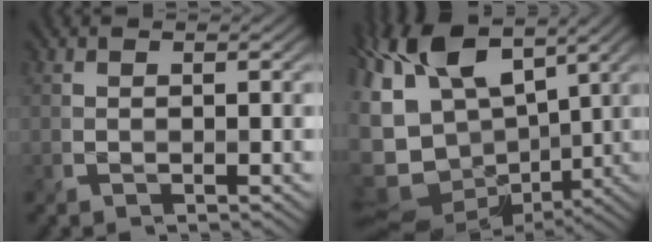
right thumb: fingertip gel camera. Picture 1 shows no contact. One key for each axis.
{"total": 16.3, "fx": 5.5, "fy": 10.0, "fz": 11.7, "tx": -0.251, "ty": 0.004, "tz": 0.118}